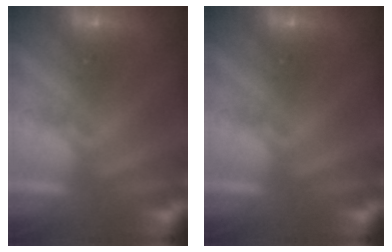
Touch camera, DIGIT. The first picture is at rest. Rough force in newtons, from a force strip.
{"total": 0.0}